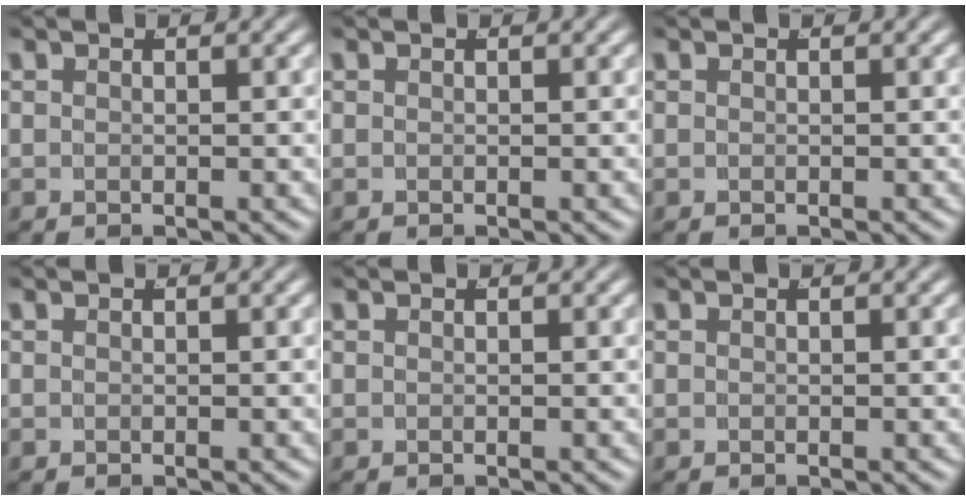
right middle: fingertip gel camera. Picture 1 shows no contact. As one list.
[{"total": 0.0}, {"total": 0.0}, {"total": 0.0}, {"total": 0.0}, {"total": 0.0}]